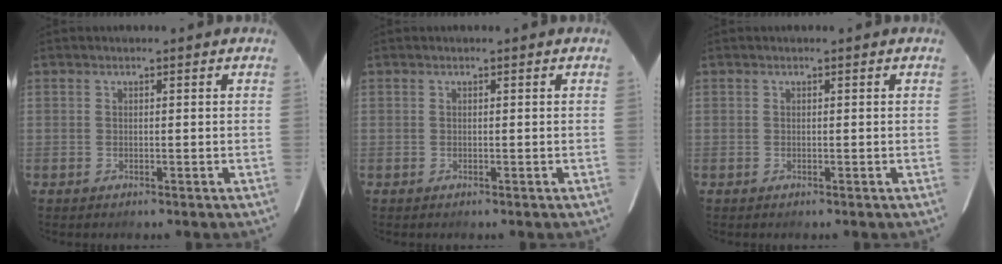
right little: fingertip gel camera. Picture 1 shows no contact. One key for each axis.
{"total": 0.0}
{"total": 0.0}